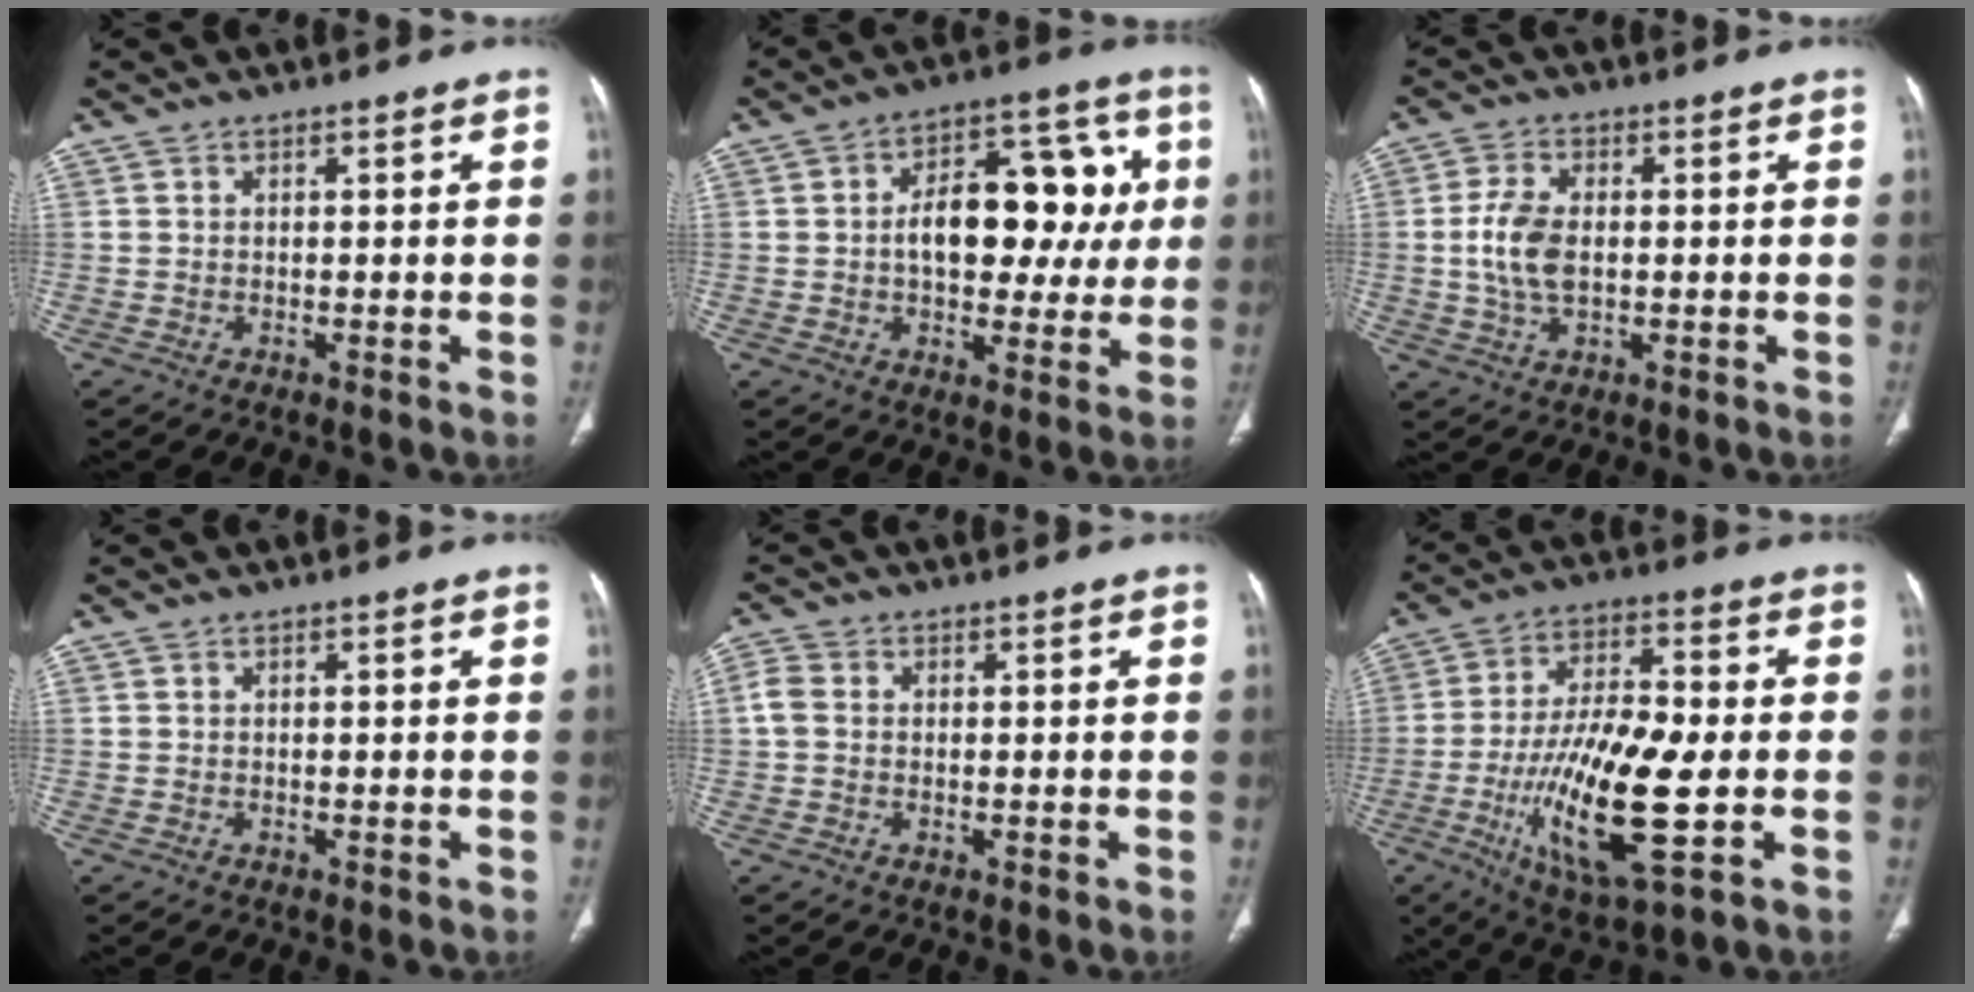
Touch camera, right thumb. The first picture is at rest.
{"total": 17.5, "force": [1.5, 10.4, 13.9], "torque": [-0.148, 0.031, 0.023]}
{"total": 7.5, "force": [-0.1, 4.4, 6.1], "torque": [-0.128, 0.003, -0.002]}
{"total": 0.0}
{"total": 2.9, "force": [0.2, 2.3, 1.7], "torque": [-0.044, 0.004, -0.004]}
{"total": 20.9, "force": [-4.4, 6.6, 19.3], "torque": [-0.367, 0.003, -0.069]}